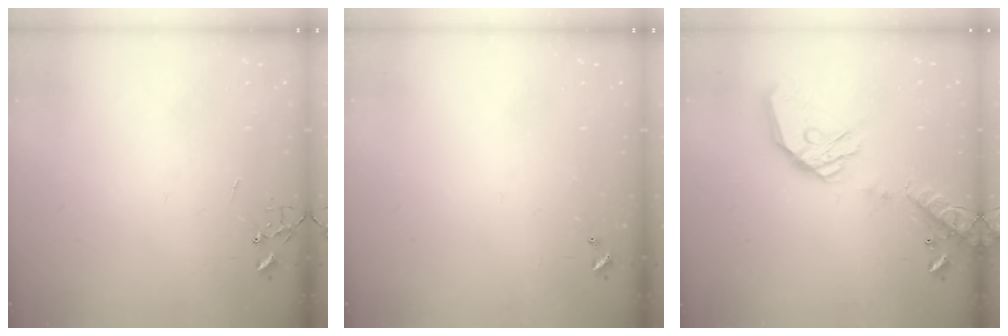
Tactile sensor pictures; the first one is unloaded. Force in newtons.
{"total": 0.0}
{"total": 18.9, "press": 18.8, "slide": 2.4}